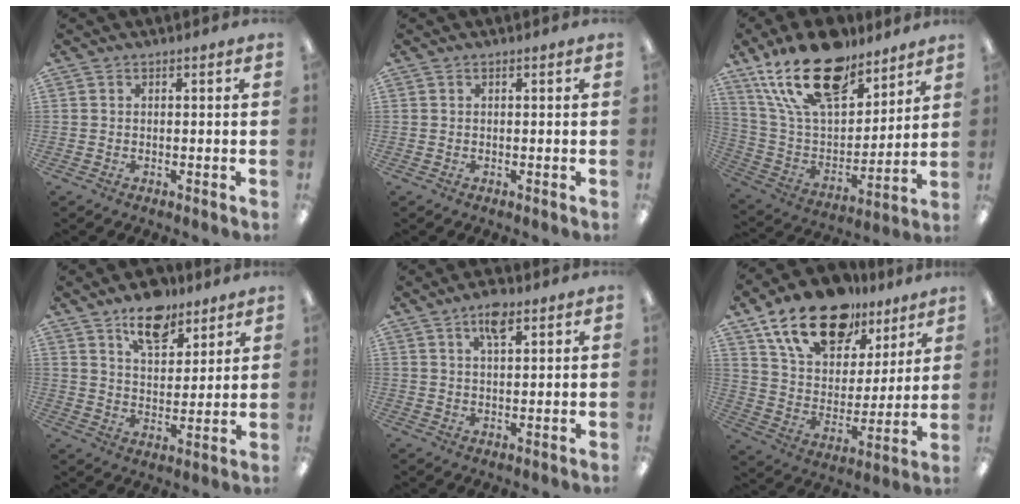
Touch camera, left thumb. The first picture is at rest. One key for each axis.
{"total": 0.0}
{"total": 22.7, "fx": 15.7, "fy": 10.4, "fz": 12.6, "tx": -0.245, "ty": -0.083, "tz": 0.280}
{"total": 11.5, "fx": 8.5, "fy": 5.6, "fz": 5.4, "tx": -0.066, "ty": -0.049, "tz": 0.149}
{"total": 5.7, "fx": 3.4, "fy": 2.0, "fz": 4.0, "tx": -0.071, "ty": -0.002, "tz": 0.057}
{"total": 19.3, "fx": 13.4, "fy": 10.4, "fz": 9.2, "tx": -0.171, "ty": -0.071, "tz": 0.241}